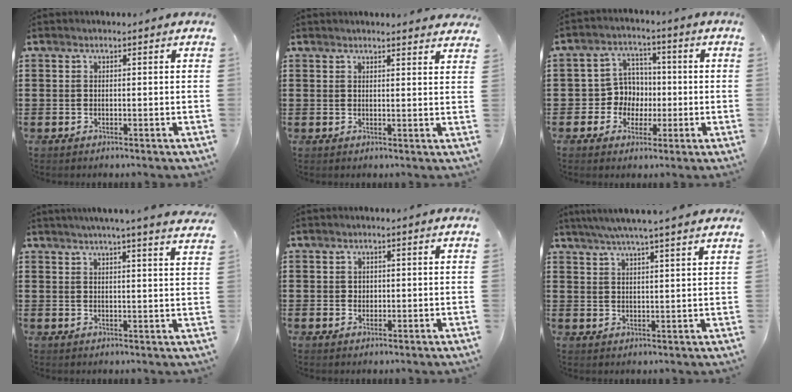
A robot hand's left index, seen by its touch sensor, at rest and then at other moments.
{"total": 2.0, "force": [2.0, 0.1, 0.2], "torque": [-0.008, -0.001, 0.039]}
{"total": 6.1, "force": [-0.5, 5.9, 1.6], "torque": [-0.052, 0.016, -0.008]}
{"total": 4.0, "force": [3.6, -1.0, 1.5], "torque": [-0.039, -0.016, 0.063]}
{"total": 1.2, "force": [0.3, 1.1, 0.4], "torque": [-0.010, 0.007, 0.006]}
{"total": 4.6, "force": [4.0, -0.5, 2.2], "torque": [-0.054, -0.012, 0.071]}